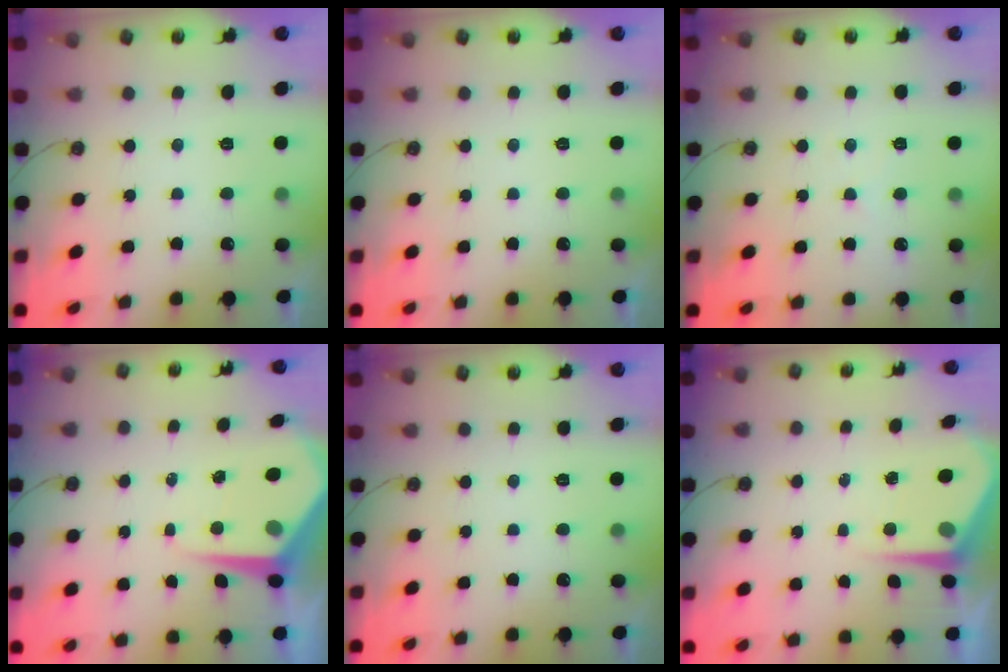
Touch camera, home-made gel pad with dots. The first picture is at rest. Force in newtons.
{"total": 0.0}
{"total": 3.1, "press": 3.1, "slide": 0.5}
{"total": 7.5, "press": 7.5, "slide": 0.6}
{"total": 0.0}
{"total": 6.0, "press": 5.9, "slide": 0.4}